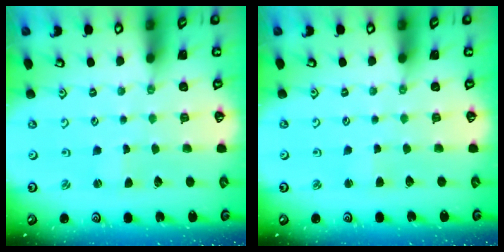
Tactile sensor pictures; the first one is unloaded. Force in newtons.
{"total": 2.5, "press": 2.5, "slide": 0.2}